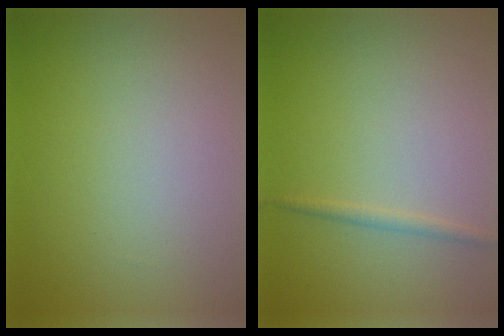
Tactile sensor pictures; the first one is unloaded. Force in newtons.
{"total": 0.9, "press": 0.9, "slide": 0.0}